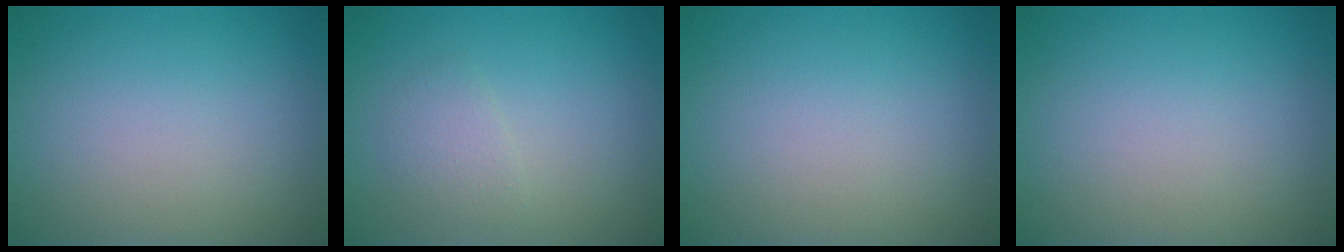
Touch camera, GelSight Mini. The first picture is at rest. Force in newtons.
{"total": 1.5, "press": 1.5, "slide": 0.0}
{"total": 0.0}
{"total": 0.0}